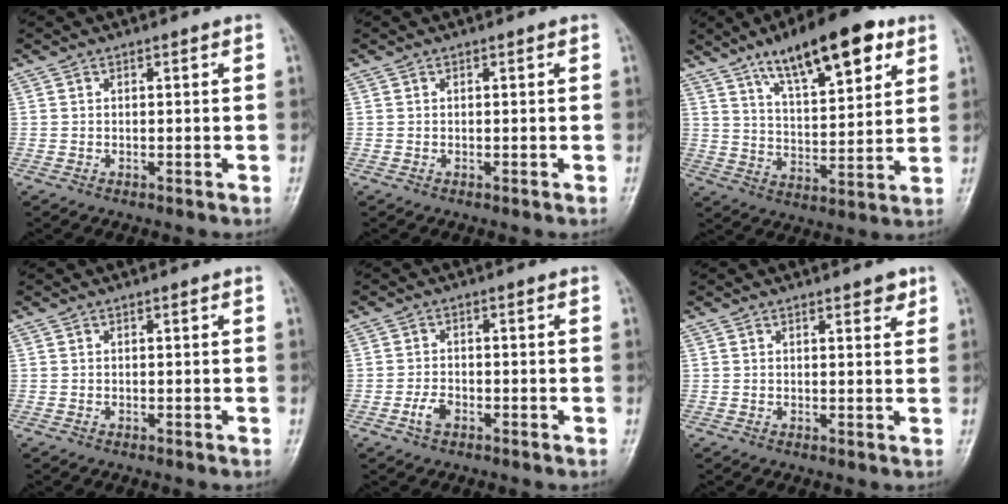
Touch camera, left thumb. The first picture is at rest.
{"total": 0.0}
{"total": 17.3, "force": [10.0, 6.0, 12.8], "torque": [-0.170, -0.037, 0.163]}
{"total": 0.0}
{"total": 2.9, "force": [-1.4, 1.7, 1.9], "torque": [-0.037, 0.009, -0.028]}
{"total": 2.7, "force": [1.8, 1.0, 1.6], "torque": [-0.010, -0.010, 0.022]}